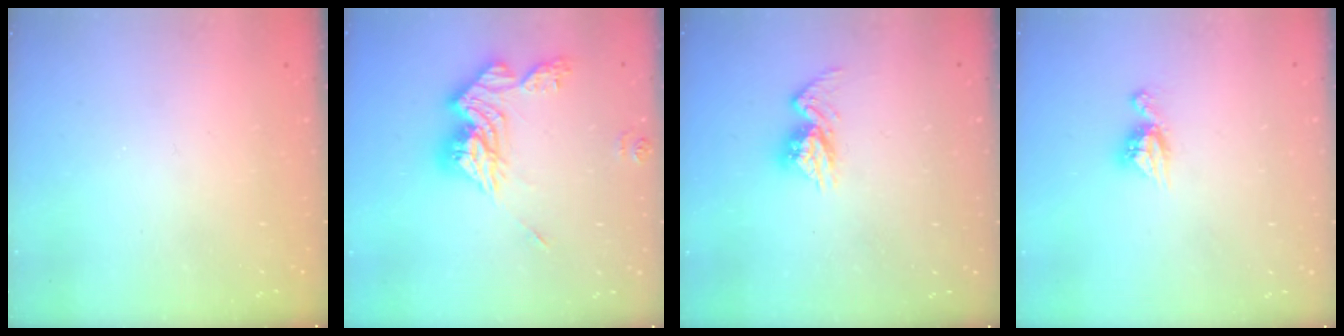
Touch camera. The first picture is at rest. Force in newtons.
{"total": 15.1, "press": 15.1, "slide": 0.3}
{"total": 8.9, "press": 8.9, "slide": 0.4}
{"total": 6.9, "press": 6.9, "slide": 0.5}